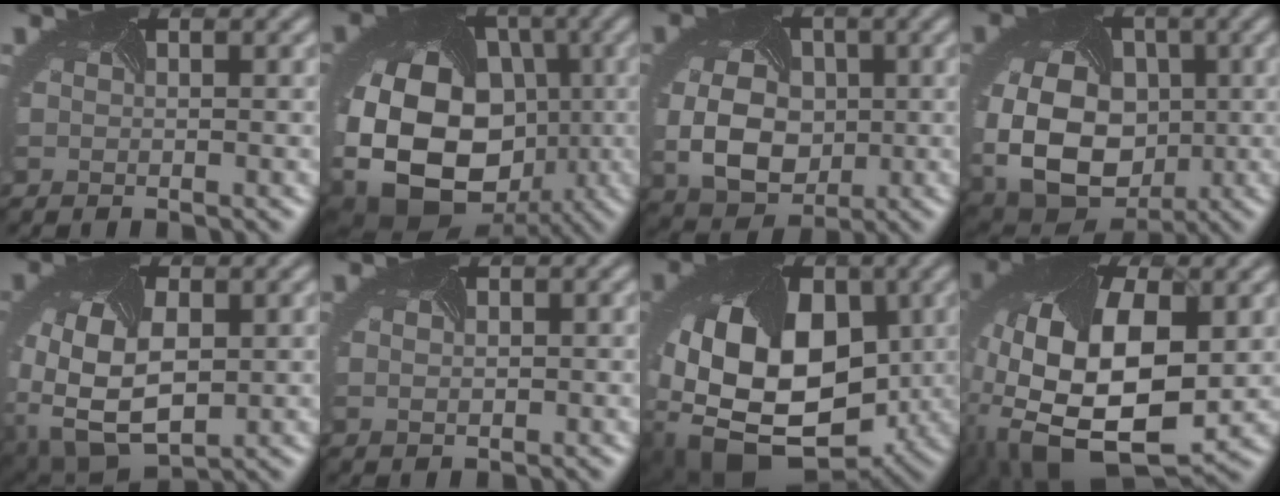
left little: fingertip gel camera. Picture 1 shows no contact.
{"total": 19.2, "force": [-3.1, 15.1, 11.5], "torque": [-0.232, -0.033, -0.063]}
{"total": 6.9, "force": [-0.4, 5.2, 4.5], "torque": [-0.101, -0.011, -0.001]}
{"total": 12.6, "force": [-1.0, 9.5, 8.1], "torque": [-0.156, -0.031, -0.004]}
{"total": 9.2, "force": [-1.4, 6.1, 6.7], "torque": [-0.170, -0.022, -0.019]}
{"total": 1.4, "force": [0.4, 1.1, 0.7], "torque": [-0.016, 0.001, 0.012]}
{"total": 15.5, "force": [-0.5, 11.0, 11.0], "torque": [-0.201, -0.033, 0.015]}
{"total": 14.1, "force": [-1.0, 8.3, 11.3], "torque": [-0.260, -0.034, -0.003]}